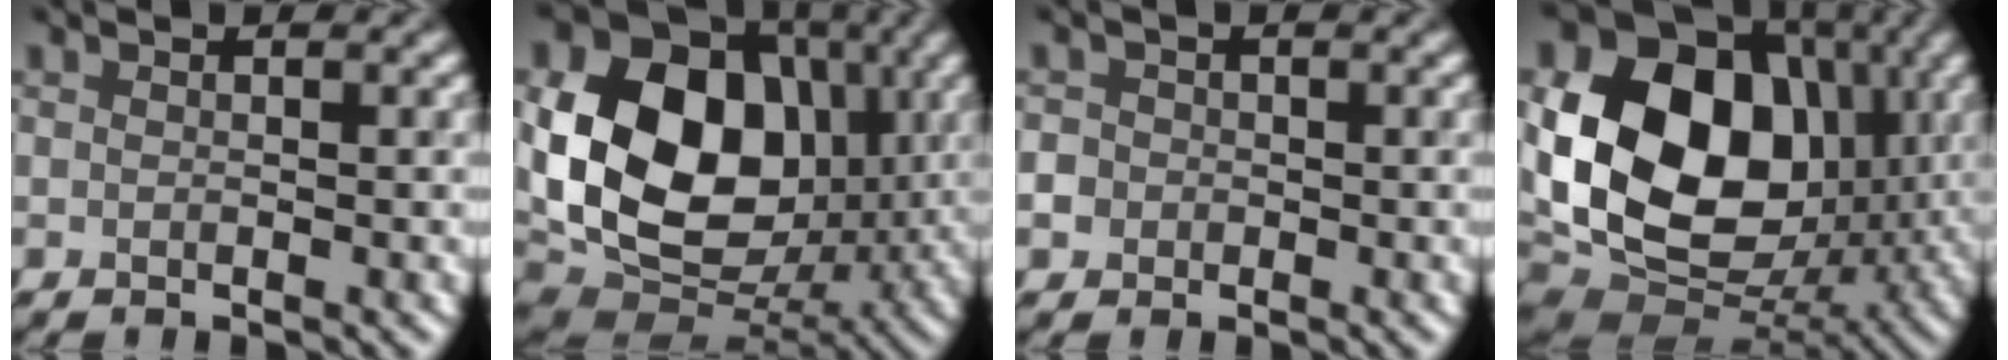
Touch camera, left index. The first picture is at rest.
{"total": 14.1, "force": [1.5, 10.9, 8.8], "torque": [-0.152, -0.009, 0.022]}
{"total": 1.7, "force": [-0.6, 1.6, 0.1], "torque": [0.009, 0.005, -0.012]}
{"total": 15.7, "force": [1.9, 12.1, 9.8], "torque": [-0.180, -0.009, 0.031]}